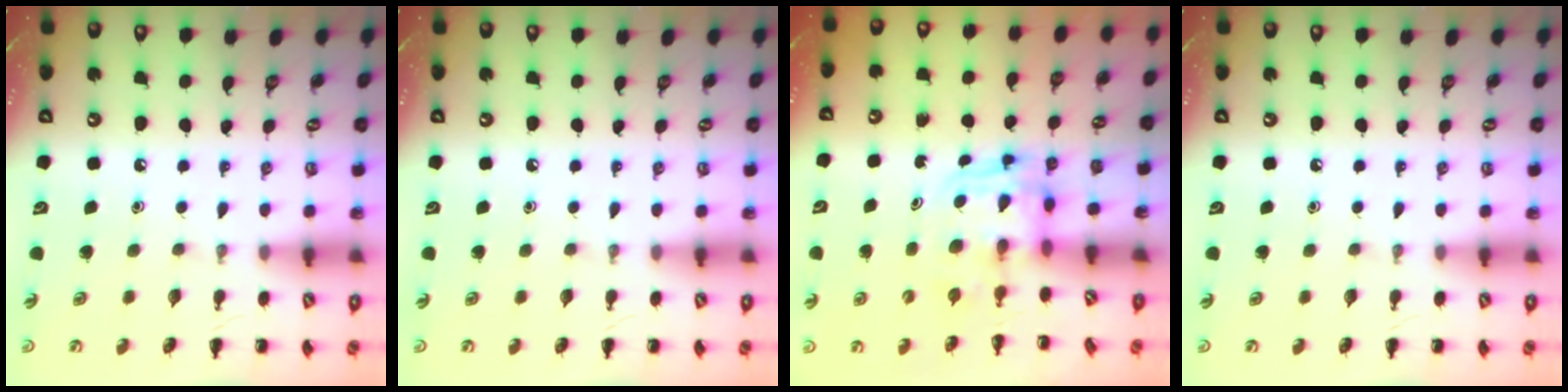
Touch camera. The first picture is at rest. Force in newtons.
{"total": 0.0}
{"total": 2.8, "press": 2.8, "slide": 0.2}
{"total": 0.0}